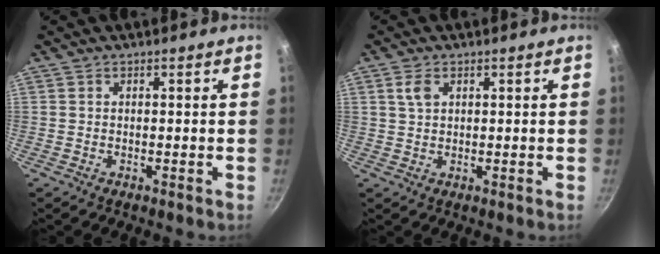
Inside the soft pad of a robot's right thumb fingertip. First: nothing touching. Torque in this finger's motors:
{"motor_torque": [-0.55, 0.51, -0.02, -0.14, 0.03]}